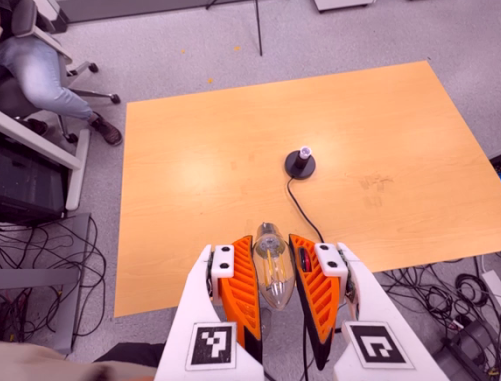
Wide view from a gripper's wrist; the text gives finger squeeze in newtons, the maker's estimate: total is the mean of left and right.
{"total": 18.6, "left": 19.6, "right": 17.7}